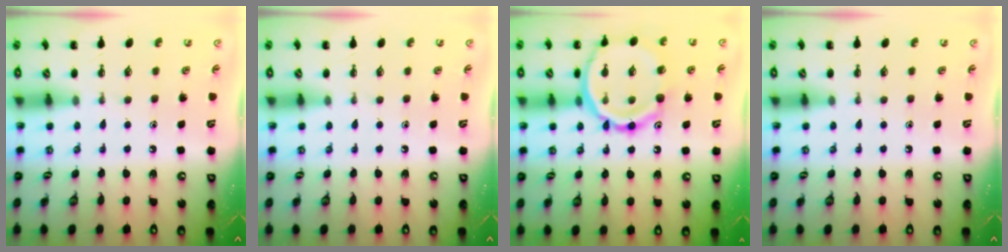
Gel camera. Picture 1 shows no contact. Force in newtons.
{"total": 0.0}
{"total": 19.7, "press": 19.5, "slide": 2.5}
{"total": 0.0}